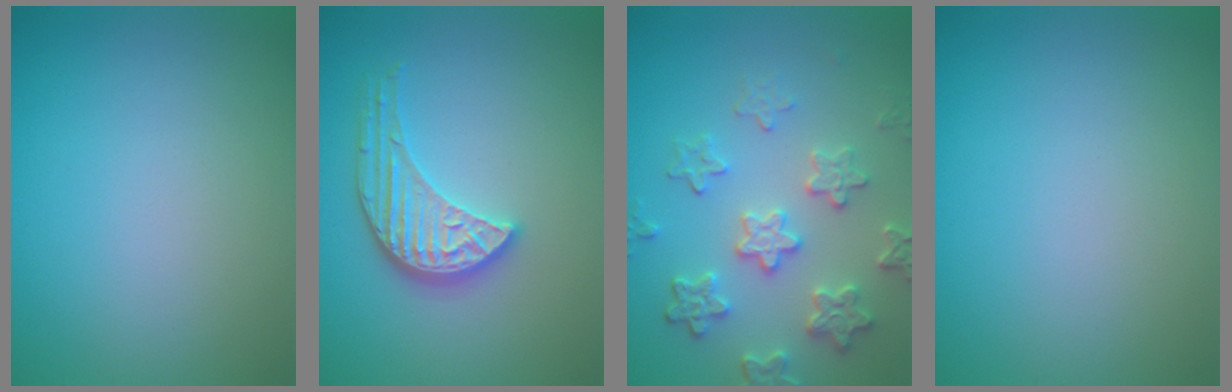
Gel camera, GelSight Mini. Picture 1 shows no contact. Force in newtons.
{"total": 4.0, "press": 3.5, "slide": 1.9}
{"total": 4.7, "press": 4.0, "slide": 2.5}
{"total": 0.0}